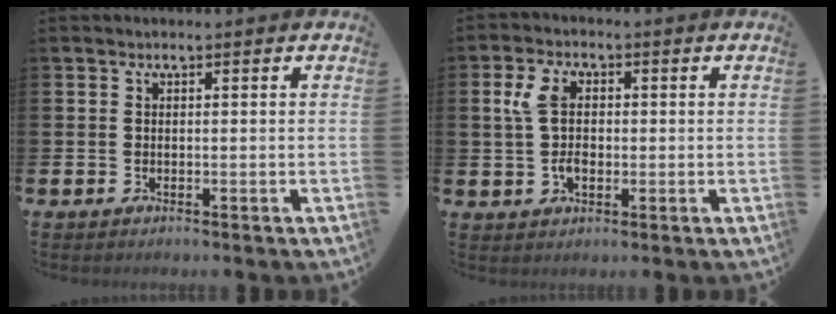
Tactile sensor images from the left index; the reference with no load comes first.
{"total": 5.4, "force": [0.8, 3.5, 4.1], "torque": [-0.081, 0.007, 0.009]}